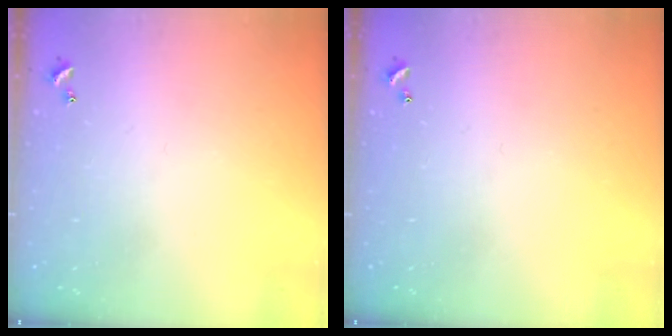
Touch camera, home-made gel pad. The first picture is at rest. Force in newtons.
{"total": 0.0}